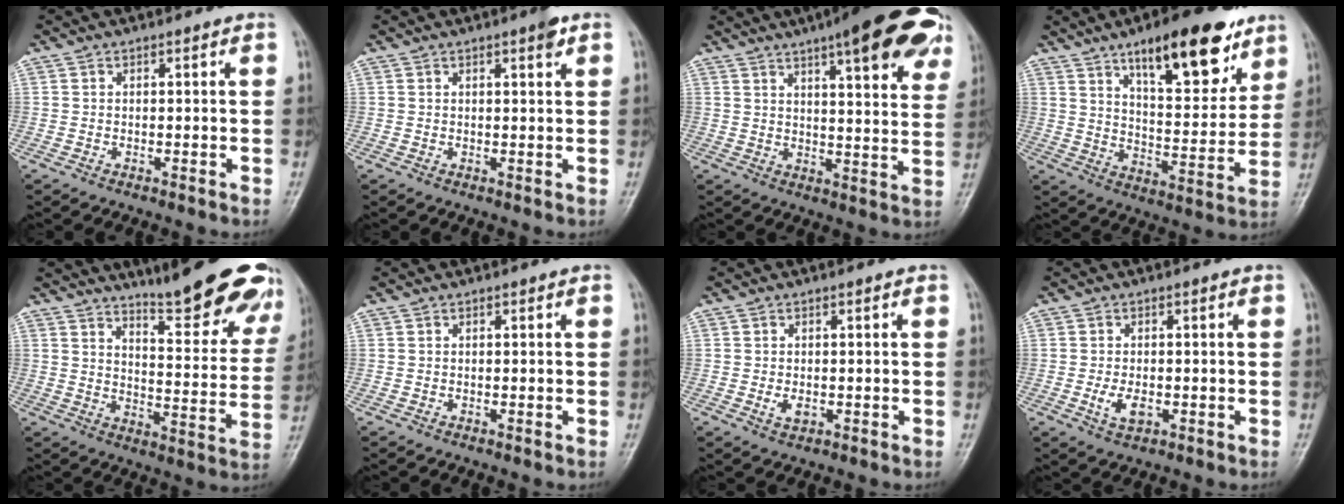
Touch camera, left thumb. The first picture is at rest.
{"total": 2.1, "force": [1.2, 0.3, 1.7], "torque": [-0.022, -0.005, 0.016]}
{"total": 21.4, "force": [12.8, 5.5, 16.2], "torque": [-0.191, -0.023, 0.155]}
{"total": 18.5, "force": [11.5, 6.6, 13.0], "torque": [-0.150, -0.057, 0.181]}
{"total": 20.5, "force": [15.8, 3.9, 12.3], "torque": [-0.131, -0.103, 0.210]}
{"total": 0.0}
{"total": 2.3, "force": [-0.2, 1.4, 1.8], "torque": [-0.028, -0.004, -0.002]}
{"total": 3.7, "force": [-0.9, 2.1, 2.9], "torque": [-0.053, -0.004, -0.014]}